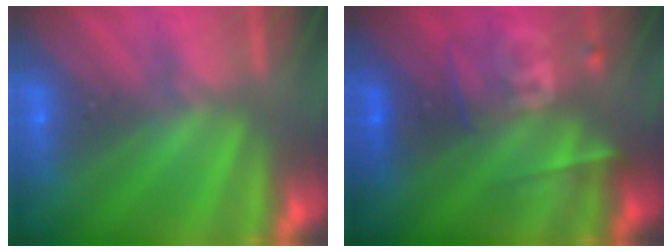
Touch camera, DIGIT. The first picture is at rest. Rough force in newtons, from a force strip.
{"total": 2.3}